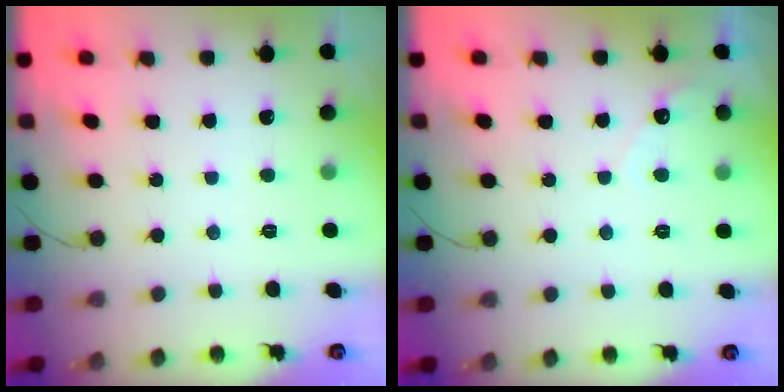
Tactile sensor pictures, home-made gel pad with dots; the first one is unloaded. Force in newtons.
{"total": 2.8, "press": 2.8, "slide": 0.1}